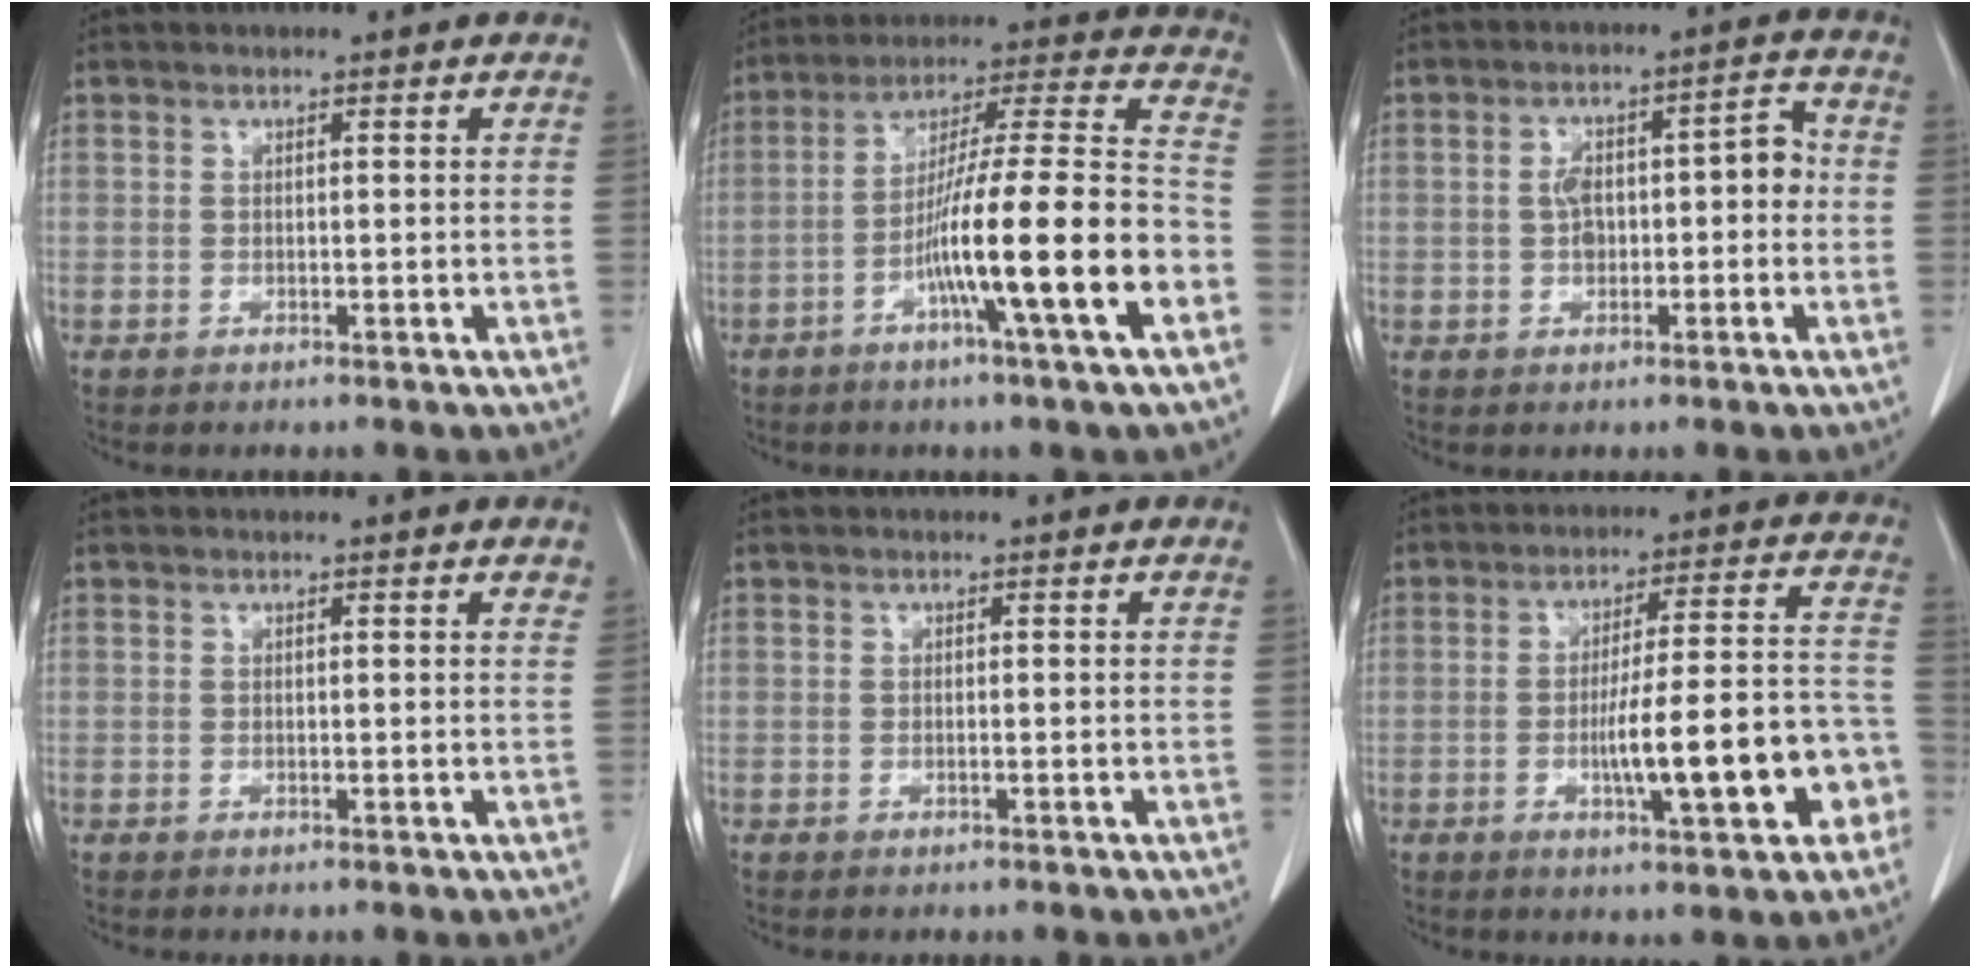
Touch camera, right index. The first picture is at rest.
{"total": 18.2, "force": [-6.8, -0.2, 16.9], "torque": [-0.273, 0.002, -0.113]}
{"total": 7.0, "force": [-0.4, 3.2, 6.2], "torque": [-0.096, 0.038, -0.006]}
{"total": 0.8, "force": [0.6, 0.2, 0.4], "torque": [-0.005, 0.000, 0.000]}
{"total": 0.0}
{"total": 13.9, "force": [-4.3, 2.4, 13.0], "torque": [-0.192, 0.025, -0.055]}